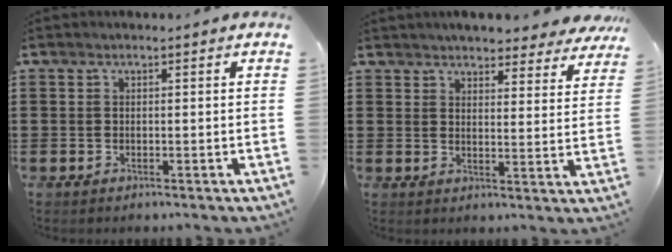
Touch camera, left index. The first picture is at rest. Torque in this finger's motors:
{"motor_torque": [2.14, 0.00, 0.61, 0.07]}